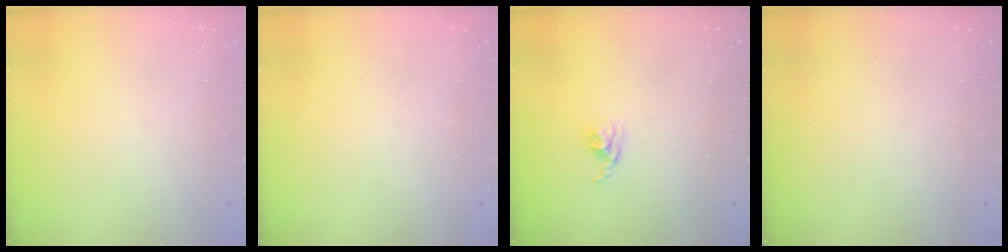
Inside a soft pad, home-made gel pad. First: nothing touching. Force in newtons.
{"total": 0.0}
{"total": 3.9, "press": 3.9, "slide": 0.2}
{"total": 0.0}